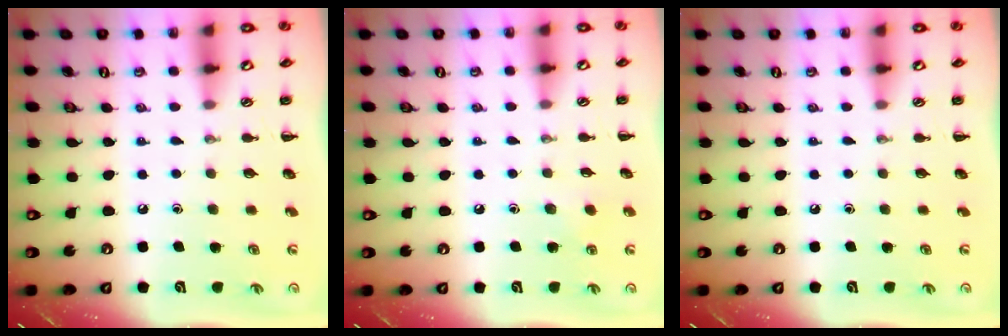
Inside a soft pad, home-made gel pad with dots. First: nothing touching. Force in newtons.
{"total": 5.0, "press": 4.9, "slide": 1.1}
{"total": 0.0}